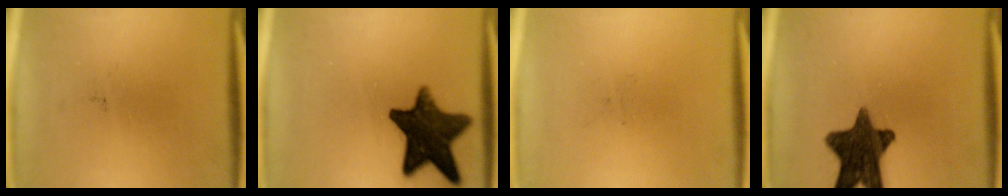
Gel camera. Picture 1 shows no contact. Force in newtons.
{"total": 14.3}
{"total": 0.0}
{"total": 13.4}